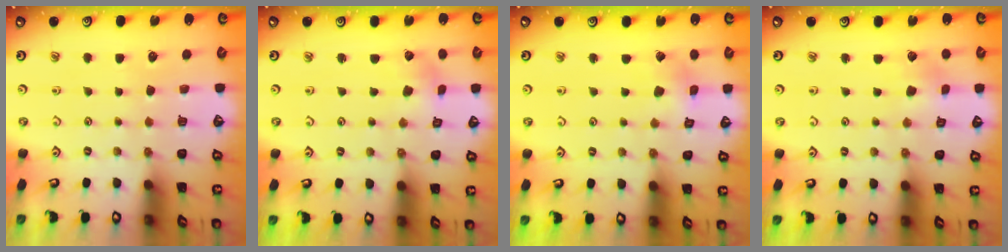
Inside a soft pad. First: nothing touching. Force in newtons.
{"total": 1.4, "press": 1.4, "slide": 0.2}
{"total": 2.2, "press": 2.2, "slide": 0.2}
{"total": 2.7, "press": 2.7, "slide": 0.3}